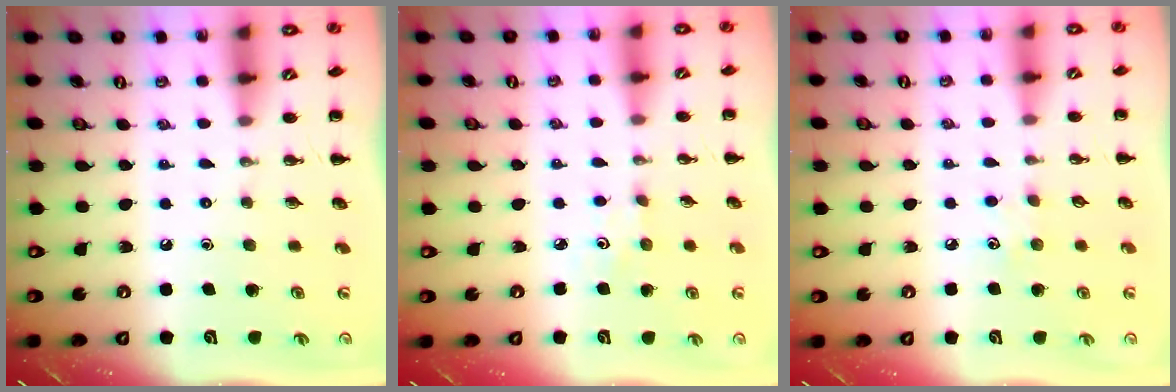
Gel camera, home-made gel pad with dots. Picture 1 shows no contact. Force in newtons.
{"total": 1.4, "press": 1.3, "slide": 0.4}
{"total": 4.3, "press": 4.2, "slide": 1.1}